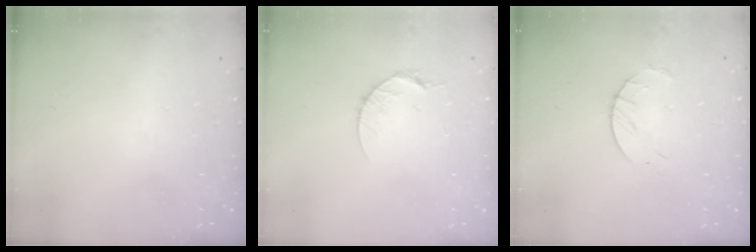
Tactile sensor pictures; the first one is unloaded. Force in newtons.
{"total": 4.7, "press": 4.7, "slide": 0.6}
{"total": 3.5, "press": 3.5, "slide": 0.4}